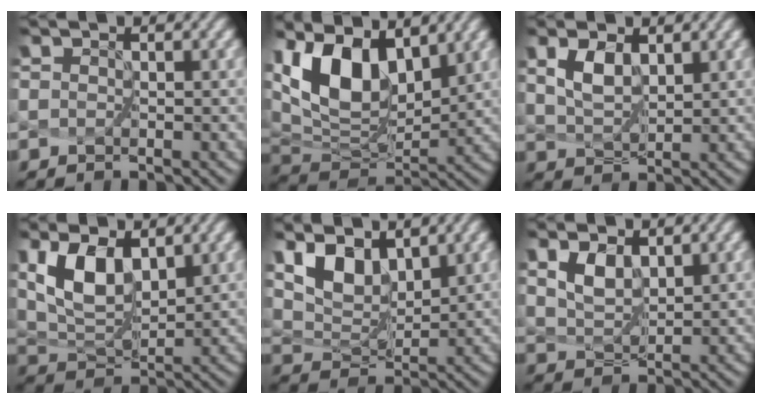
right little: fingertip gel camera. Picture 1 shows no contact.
{"total": 9.6, "force": [4.8, 4.8, 6.8], "torque": [-0.141, 0.007, 0.092]}
{"total": 1.5, "force": [1.0, 0.3, 1.0], "torque": [-0.028, -0.006, 0.035]}
{"total": 4.4, "force": [2.2, 1.8, 3.3], "torque": [-0.069, -0.010, 0.052]}
{"total": 5.0, "force": [4.0, 1.6, 2.5], "torque": [-0.062, 0.000, 0.074]}
{"total": 1.3, "force": [1.1, 0.3, 0.7], "torque": [-0.024, -0.009, 0.034]}